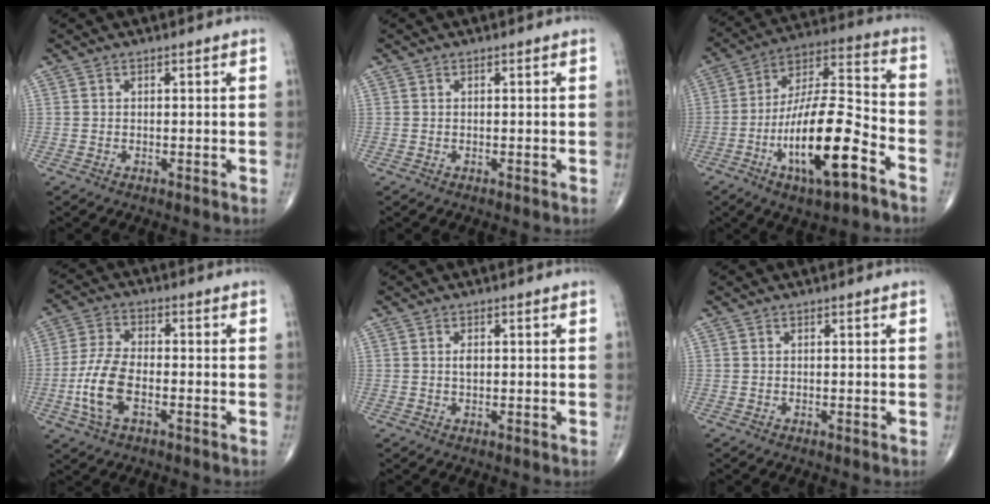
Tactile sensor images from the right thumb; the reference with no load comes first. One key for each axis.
{"total": 0.0}
{"total": 19.8, "fx": -8.5, "fy": 5.9, "fz": 16.9, "tx": -0.305, "ty": 0.060, "tz": -0.140}
{"total": 9.5, "fx": -2.9, "fy": 4.6, "fz": 7.8, "tx": -0.171, "ty": 0.015, "tz": -0.058}
{"total": 1.4, "fx": 0.2, "fy": 0.8, "fz": 1.1, "tx": -0.019, "ty": 0.000, "tz": 0.002}
{"total": 0.0}